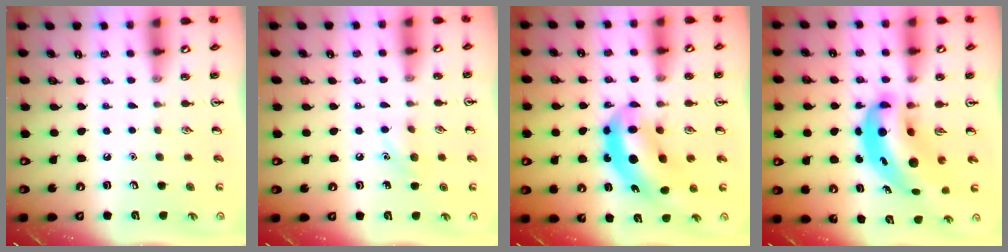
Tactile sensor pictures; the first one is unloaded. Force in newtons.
{"total": 6.6, "press": 6.4, "slide": 1.9}
{"total": 10.4, "press": 10.0, "slide": 3.0}
{"total": 11.1, "press": 10.7, "slide": 2.9}